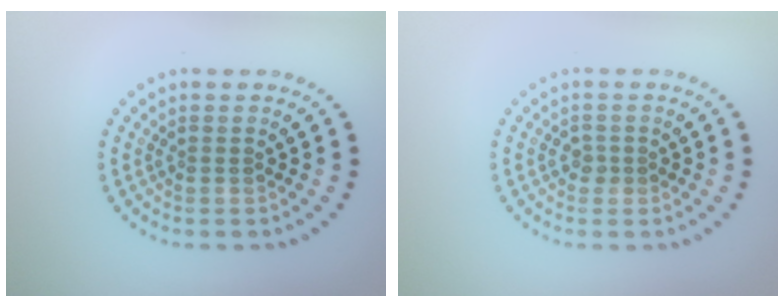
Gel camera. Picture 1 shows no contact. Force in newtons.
{"total": 0.8, "press": 0.7, "slide": 0.3}